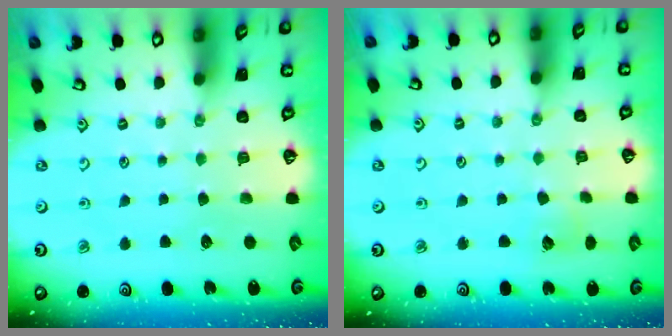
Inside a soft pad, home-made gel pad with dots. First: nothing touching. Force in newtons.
{"total": 5.8, "press": 5.8, "slide": 0.6}